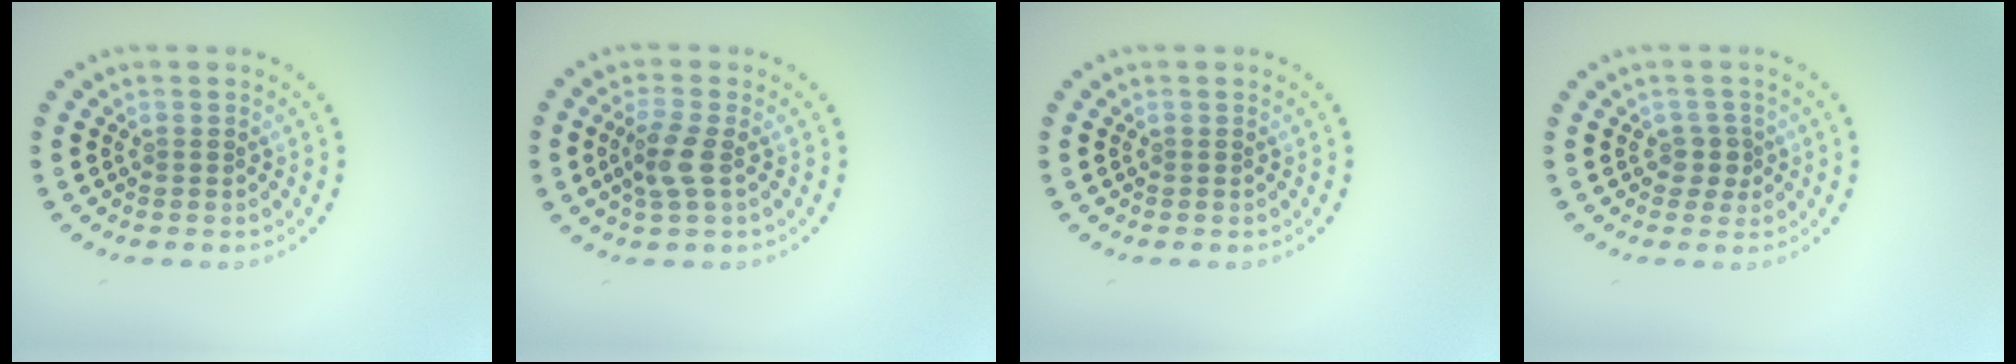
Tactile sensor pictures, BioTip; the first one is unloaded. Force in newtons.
{"total": 2.7, "press": 2.4, "slide": 1.1}
{"total": 0.0}
{"total": 1.8, "press": 1.4, "slide": 1.1}